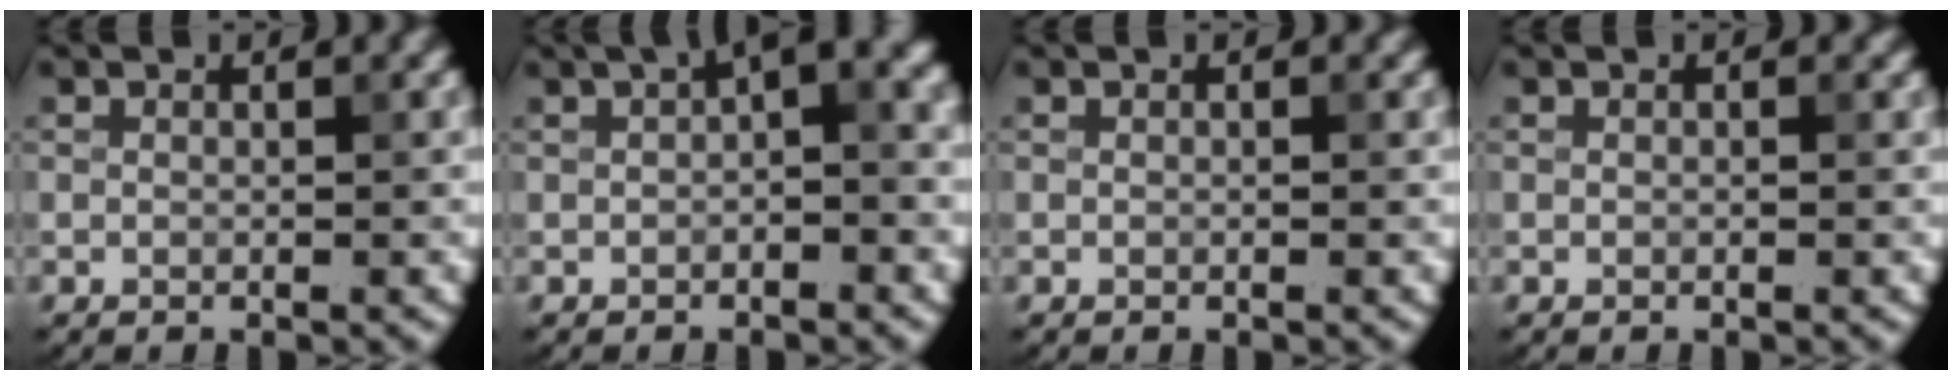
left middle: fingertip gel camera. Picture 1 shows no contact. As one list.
[{"total": 4.3, "force": [1.1, 1.6, 3.8], "torque": [-0.039, 0.017, 0.006]}, {"total": 0.0}, {"total": 0.0}]